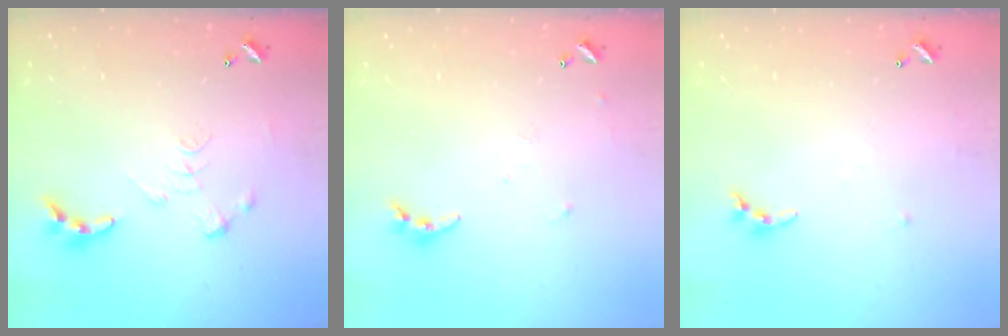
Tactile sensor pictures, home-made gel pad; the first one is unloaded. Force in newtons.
{"total": 4.7, "press": 4.7, "slide": 0.5}
{"total": 5.5, "press": 5.5, "slide": 0.3}